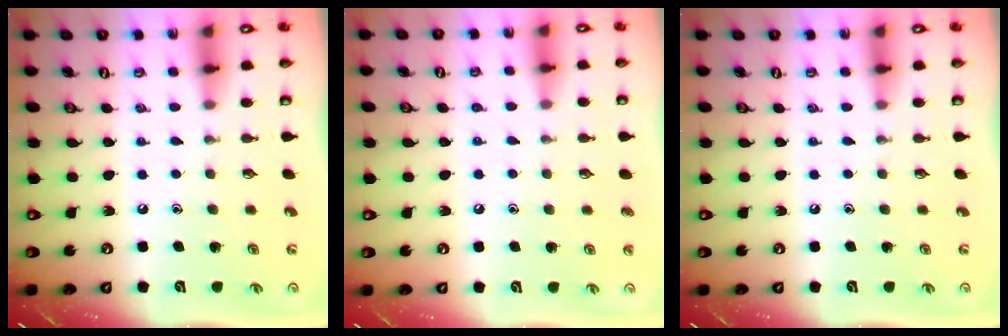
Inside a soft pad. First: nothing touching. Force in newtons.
{"total": 3.5, "press": 3.4, "slide": 0.4}
{"total": 0.0}